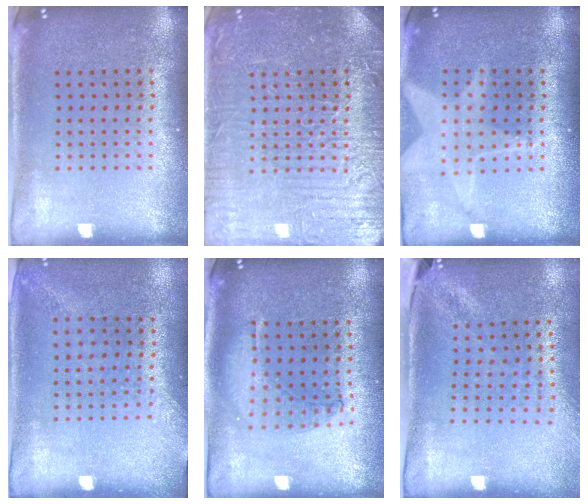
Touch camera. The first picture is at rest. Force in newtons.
{"total": 7.3, "press": 7.2, "slide": 1.0}
{"total": 1.3, "press": 1.3, "slide": 0.1}
{"total": 1.4, "press": 1.0, "slide": 1.0}
{"total": 1.0, "press": 0.9, "slide": 0.3}
{"total": 1.8, "press": 1.4, "slide": 1.2}